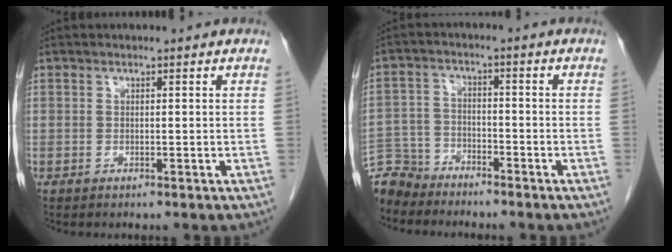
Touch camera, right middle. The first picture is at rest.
{"total": 6.7, "force": [-6.4, 2.1, -0.4], "torque": [0.007, 0.000, -0.129]}